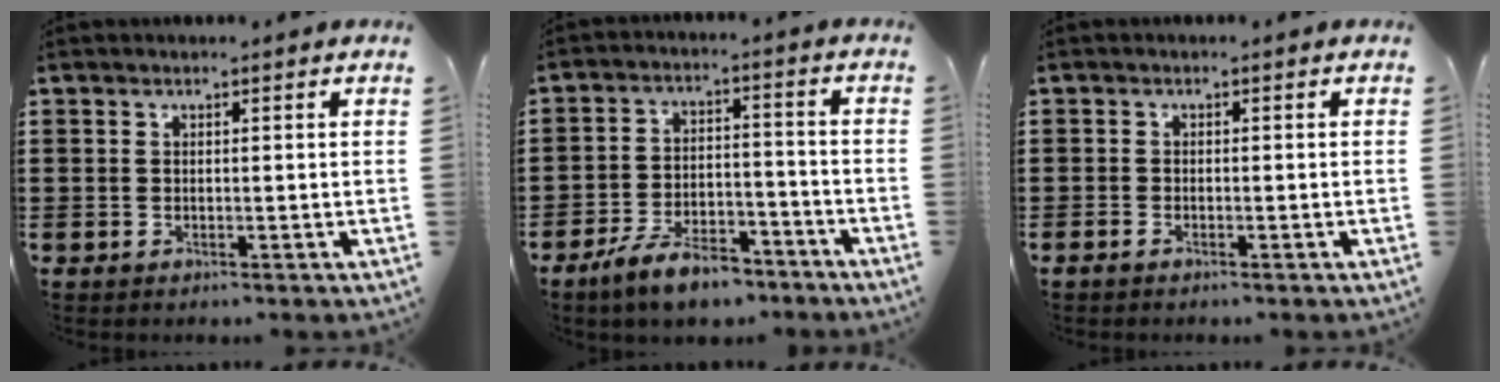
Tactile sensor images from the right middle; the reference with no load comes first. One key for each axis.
{"total": 7.9, "fx": -6.6, "fy": 2.2, "fz": 3.8, "tx": -0.073, "ty": 0.012, "tz": -0.123}
{"total": 0.7, "fx": -0.5, "fy": 0.1, "fz": 0.4, "tx": -0.009, "ty": -0.005, "tz": -0.009}